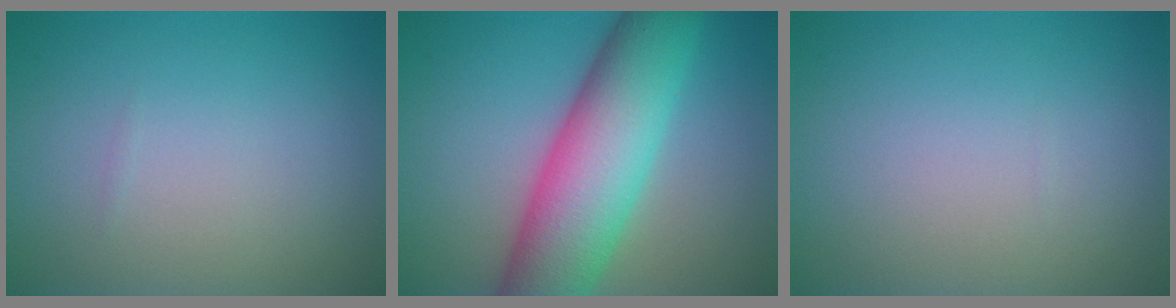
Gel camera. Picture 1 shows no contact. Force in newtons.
{"total": 11.0, "press": 11.0, "slide": 0.6}
{"total": 0.0}